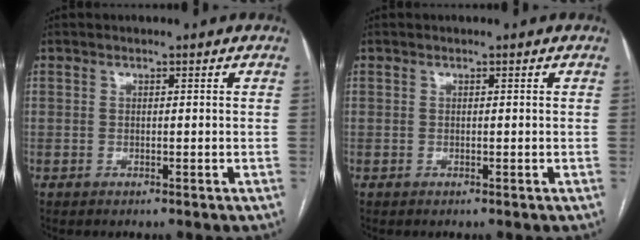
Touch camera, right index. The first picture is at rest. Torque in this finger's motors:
{"motor_torque": [0.00, 0.00, 0.00, 0.00]}